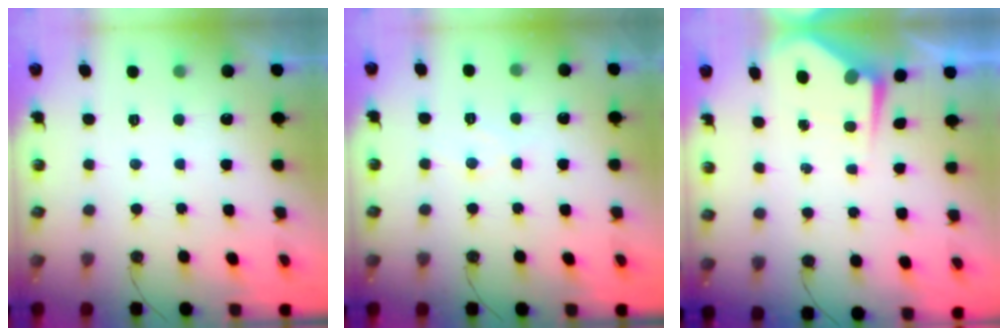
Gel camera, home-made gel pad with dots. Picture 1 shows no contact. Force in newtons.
{"total": 6.5, "press": 6.5, "slide": 0.5}
{"total": 4.4, "press": 4.4, "slide": 0.4}